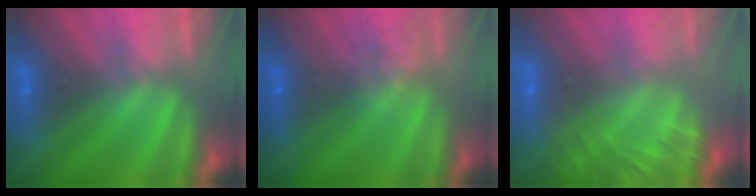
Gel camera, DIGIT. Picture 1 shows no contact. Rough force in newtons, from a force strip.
{"total": 2.0}
{"total": 8.5}